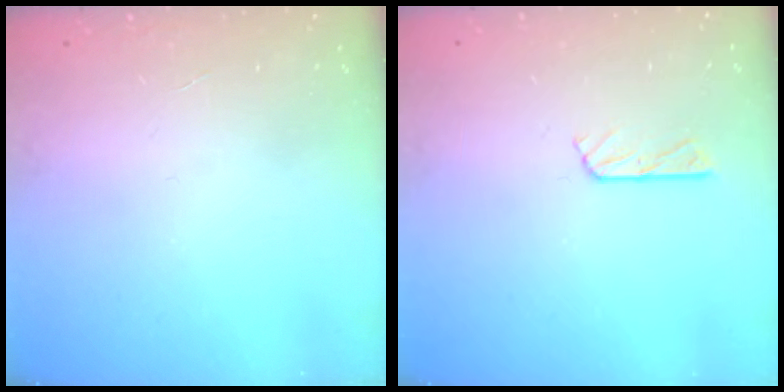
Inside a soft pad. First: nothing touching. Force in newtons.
{"total": 4.6, "press": 4.5, "slide": 0.5}